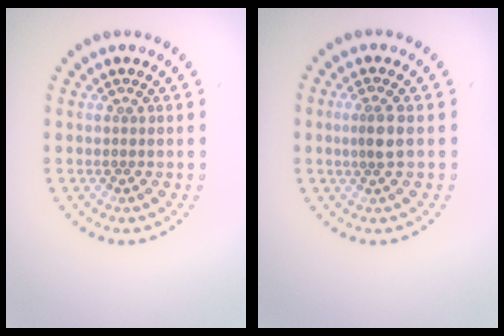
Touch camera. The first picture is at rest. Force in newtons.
{"total": 2.1, "press": 1.7, "slide": 1.2}